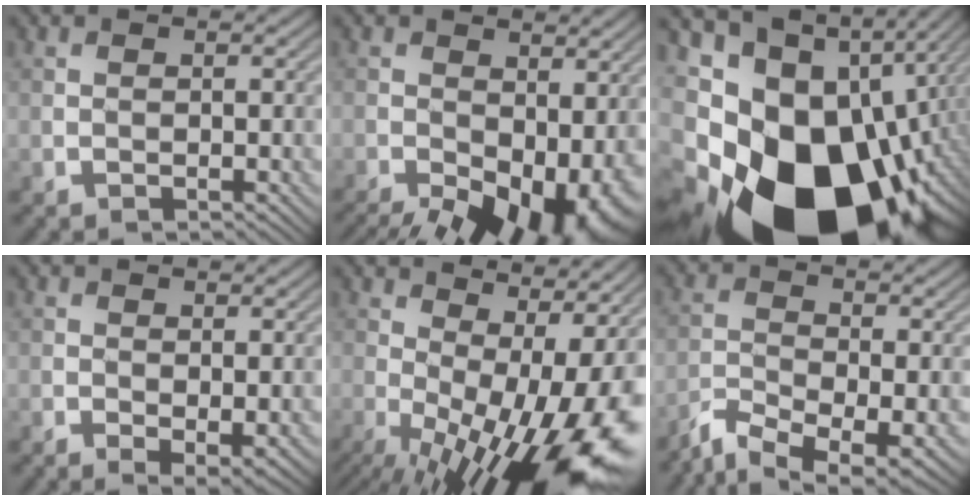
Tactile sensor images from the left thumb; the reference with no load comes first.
{"total": 15.4, "force": [-7.1, 7.9, 11.1], "torque": [-0.187, -0.046, -0.072]}
{"total": 23.7, "force": [-8.8, 16.1, 15.0], "torque": [-0.274, -0.068, -0.124]}
{"total": 2.0, "force": [-0.3, 0.7, 1.8], "torque": [-0.031, -0.010, 0.001]}
{"total": 17.4, "force": [-0.4, 6.3, 16.2], "torque": [-0.203, -0.006, 0.015]}
{"total": 6.5, "force": [-4.9, 1.7, 3.9], "torque": [-0.072, -0.014, -0.090]}